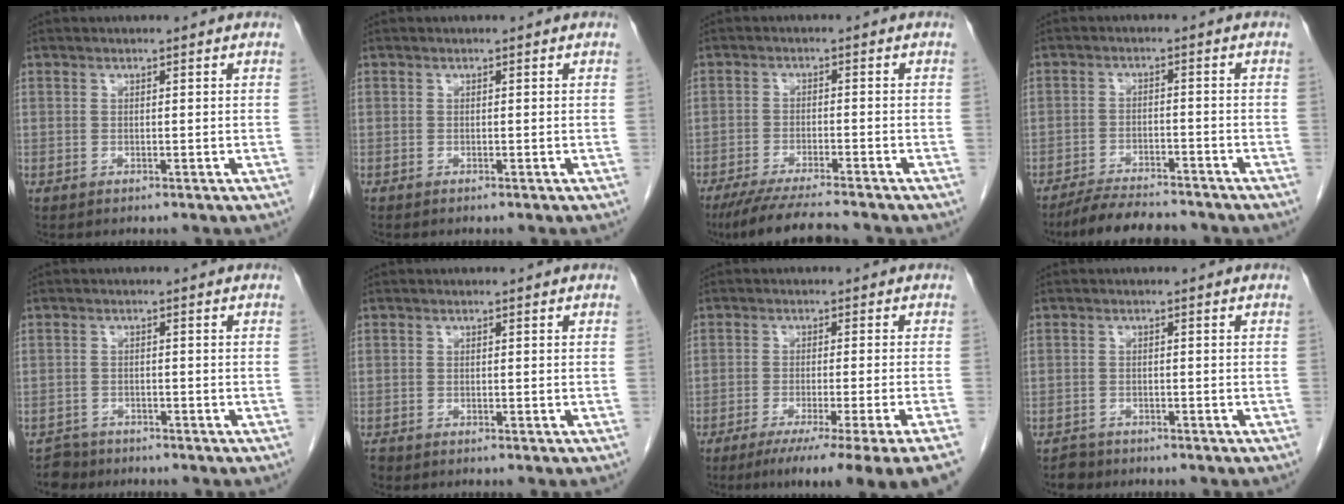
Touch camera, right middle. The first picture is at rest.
{"total": 0.0}
{"total": 9.3, "force": [-8.2, 0.0, 4.4], "torque": [-0.069, -0.028, -0.132]}
{"total": 8.7, "force": [-7.9, 1.5, 3.3], "torque": [-0.052, -0.012, -0.125]}
{"total": 2.8, "force": [-2.4, 1.4, -0.7], "torque": [0.008, 0.002, -0.041]}
{"total": 1.0, "force": [-0.8, 0.5, 0.1], "torque": [-0.010, -0.001, -0.015]}
{"total": 14.6, "force": [-11.2, -2.1, 9.1], "torque": [-0.087, -0.043, -0.160]}
{"total": 2.0, "force": [-1.6, 1.0, -0.5], "torque": [0.002, 0.002, -0.029]}